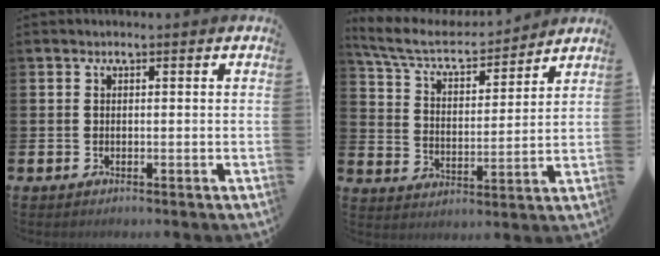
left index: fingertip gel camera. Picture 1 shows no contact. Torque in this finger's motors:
{"motor_torque": [1.00, -1.14, 0.44, 0.10]}